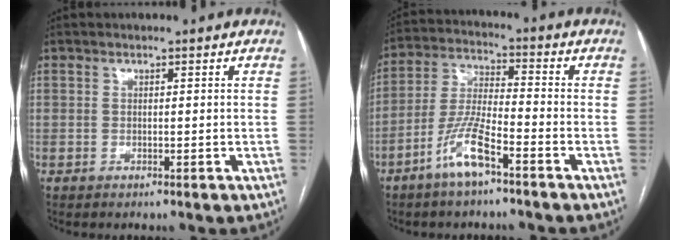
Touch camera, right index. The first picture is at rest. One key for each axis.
{"total": 8.8, "fx": -5.2, "fy": 1.4, "fz": 6.9, "tx": -0.150, "ty": -0.004, "tz": -0.104}